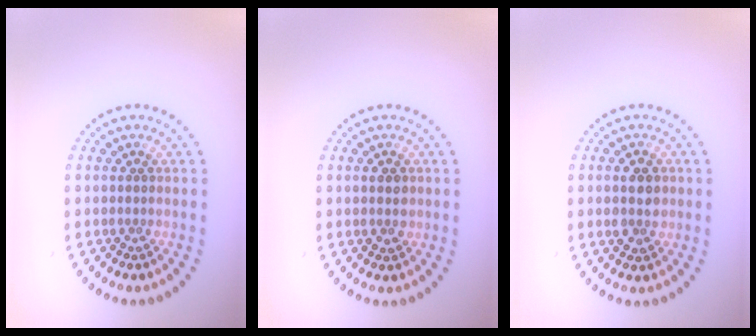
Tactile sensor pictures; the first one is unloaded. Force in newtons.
{"total": 1.4, "press": 1.4, "slide": 0.2}
{"total": 3.4, "press": 3.4, "slide": 0.1}